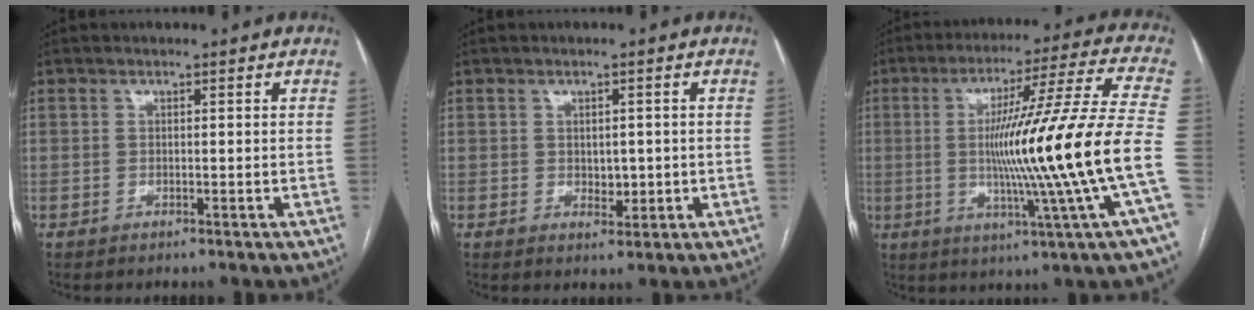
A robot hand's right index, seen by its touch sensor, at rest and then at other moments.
{"total": 1.7, "force": [-0.2, 1.1, 1.4], "torque": [-0.019, -0.001, 0.001]}
{"total": 21.1, "force": [-2.6, -2.8, 20.8], "torque": [-0.306, -0.009, -0.058]}